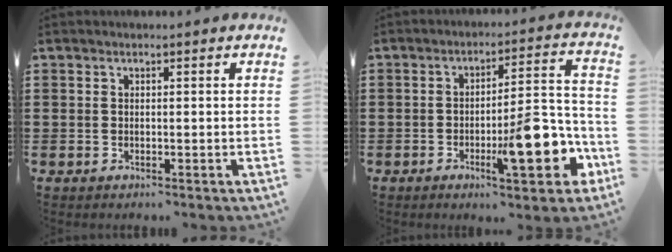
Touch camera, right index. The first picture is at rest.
{"total": 12.0, "force": [-4.5, 3.3, 10.7], "torque": [-0.134, -0.004, -0.074]}